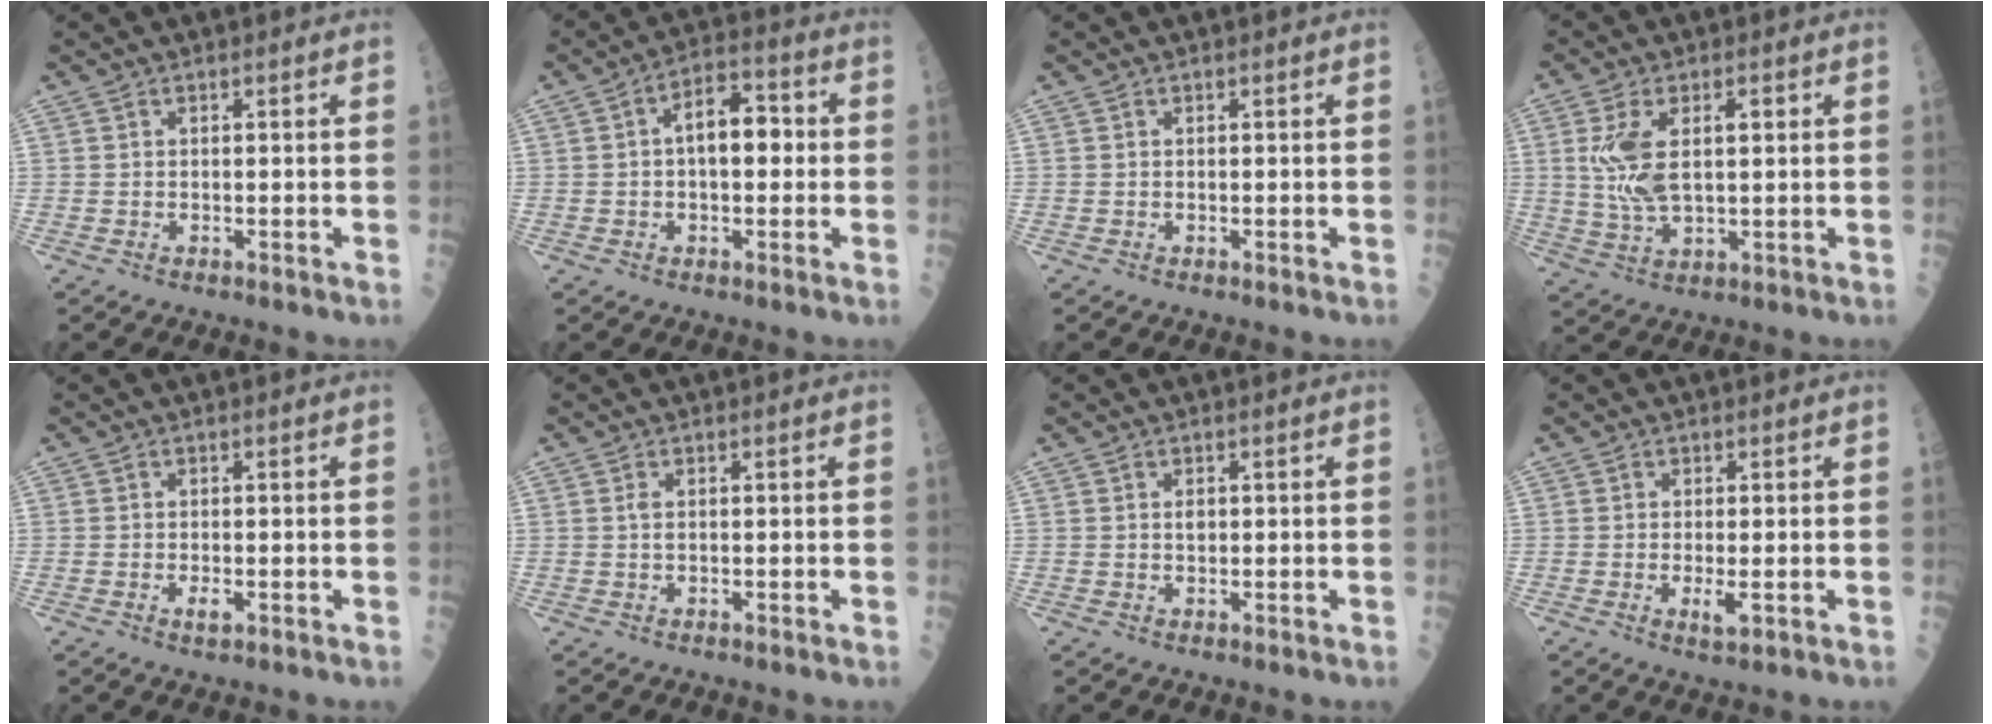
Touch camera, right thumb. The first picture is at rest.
{"total": 9.2, "force": [0.7, 4.9, 7.8], "torque": [-0.104, 0.026, 0.005]}
{"total": 0.0}
{"total": 10.1, "force": [1.8, 4.8, 8.7], "torque": [-0.177, 0.003, 0.040]}
{"total": 1.5, "force": [-0.5, 0.6, 1.2], "torque": [-0.016, 0.001, -0.008]}
{"total": 0.9, "force": [0.1, 0.4, 0.8], "torque": [-0.017, 0.000, 0.004]}
{"total": 1.0, "force": [0.2, 0.7, 0.7], "torque": [-0.007, 0.001, 0.002]}
{"total": 2.6, "force": [-0.5, 0.7, 2.5], "torque": [-0.048, -0.006, -0.009]}